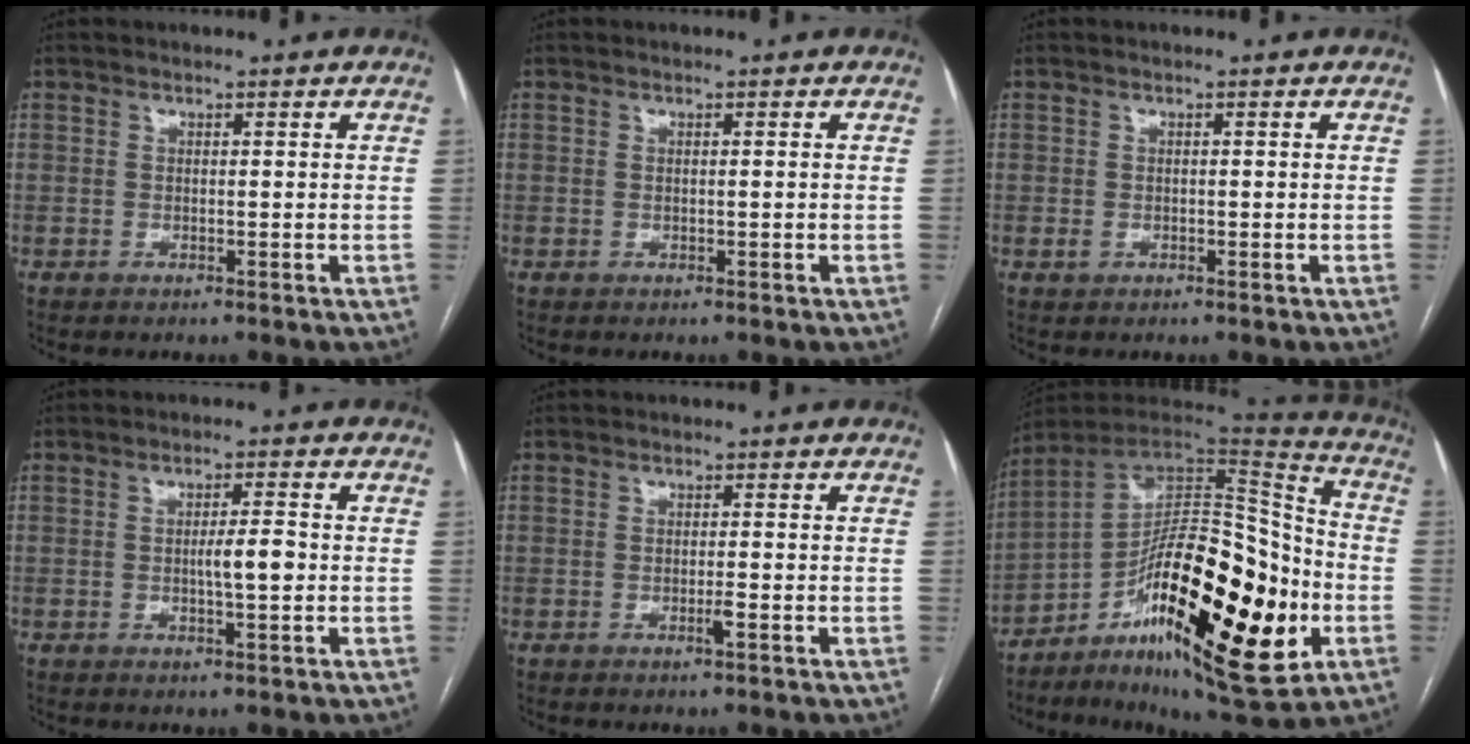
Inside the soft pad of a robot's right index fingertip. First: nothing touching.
{"total": 0.0}
{"total": 0.9, "force": [-0.2, 0.9, 0.3], "torque": [-0.005, 0.002, -0.001]}
{"total": 3.7, "force": [-0.4, 0.4, 3.7], "torque": [-0.062, 0.000, -0.006]}
{"total": 1.3, "force": [-0.6, -0.1, 1.2], "torque": [-0.026, -0.002, -0.008]}
{"total": 26.8, "force": [-8.4, 7.7, 24.3], "torque": [-0.380, -0.001, -0.124]}